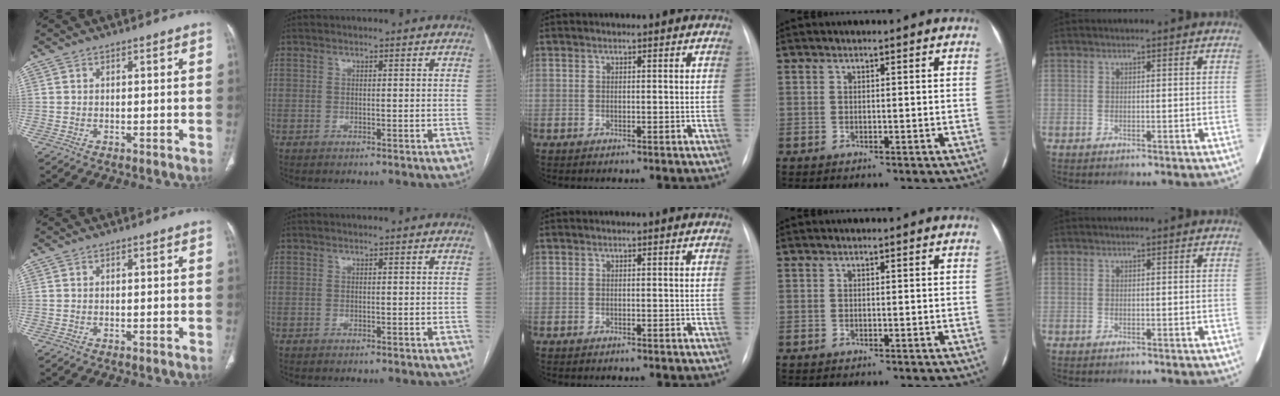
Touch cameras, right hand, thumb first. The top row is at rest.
{}